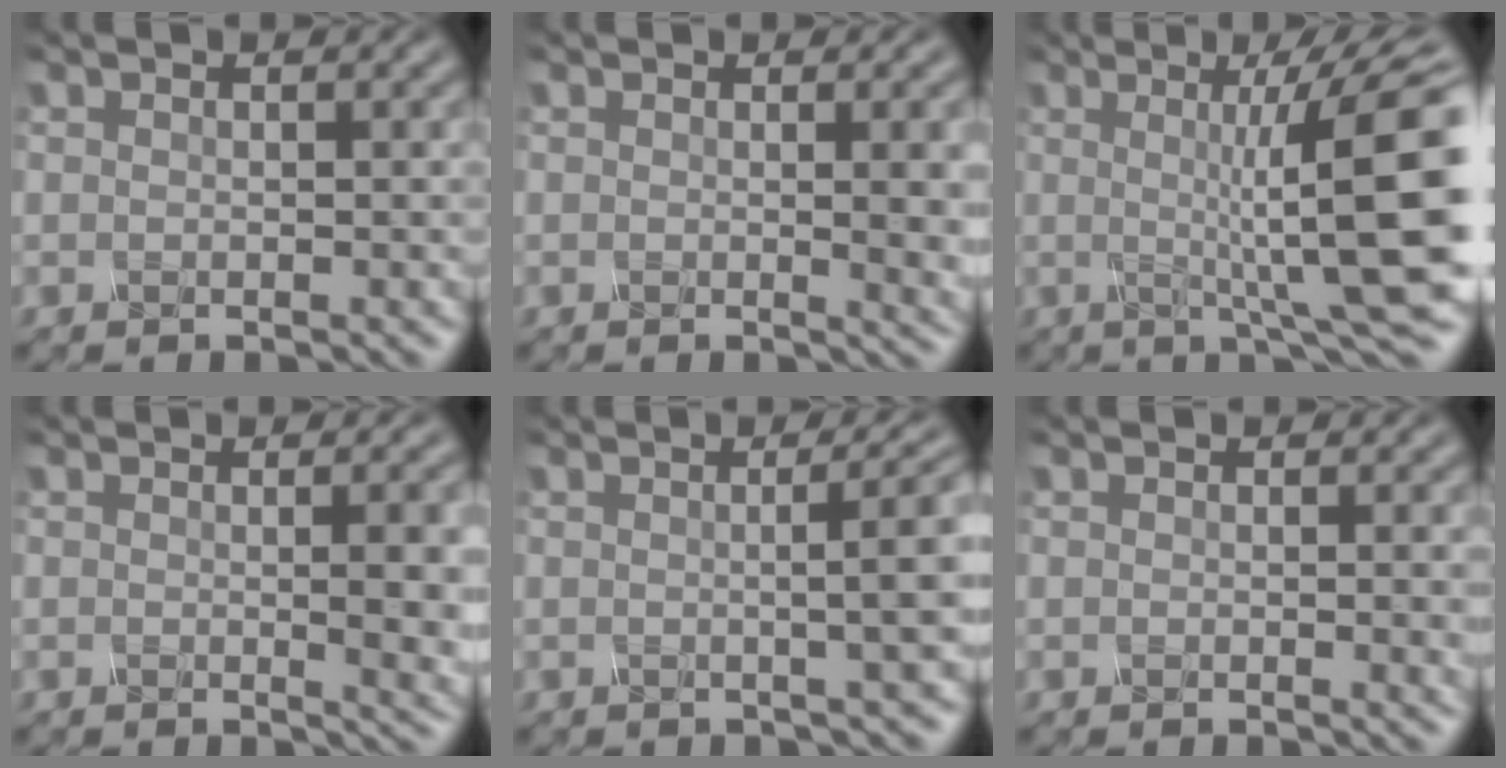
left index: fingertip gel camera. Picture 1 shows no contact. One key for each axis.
{"total": 4.2, "fx": 0.2, "fy": 1.2, "fz": 4.0, "tx": -0.040, "ty": -0.002, "tz": 0.004}
{"total": 12.4, "fx": 0.7, "fy": 2.0, "fz": 12.2, "tx": -0.146, "ty": 0.006, "tz": 0.013}
{"total": 5.6, "fx": 0.1, "fy": 1.8, "fz": 5.3, "tx": -0.048, "ty": -0.001, "tz": 0.004}
{"total": 5.6, "fx": 0.4, "fy": 1.9, "fz": 5.3, "tx": -0.038, "ty": 0.018, "tz": 0.001}
{"total": 1.9, "fx": 0.0, "fy": 0.6, "fz": 1.8, "tx": -0.016, "ty": -0.001, "tz": -0.004}